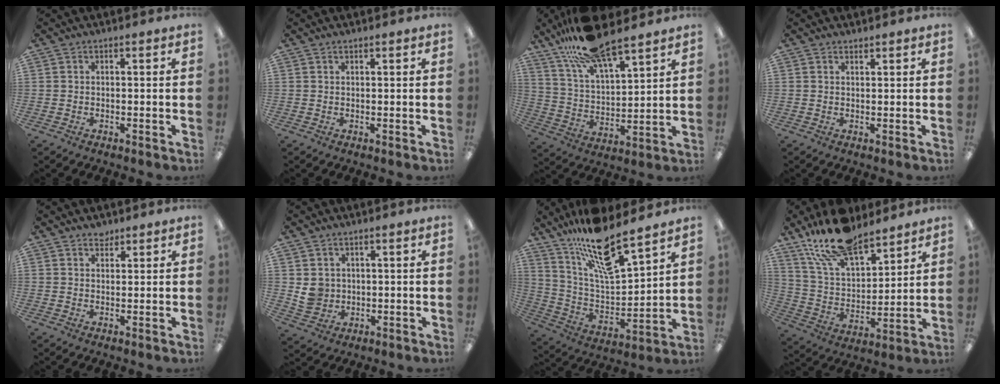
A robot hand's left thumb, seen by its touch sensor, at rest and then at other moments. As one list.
[{"total": 0.7, "force": [0.6, 0.0, 0.3], "torque": [-0.006, -0.001, 0.011]}, {"total": 16.8, "force": [13.6, 4.4, 8.8], "torque": [-0.181, -0.069, 0.241]}, {"total": 1.1, "force": [1.1, 0.1, 0.0], "torque": [-0.001, -0.002, 0.020]}, {"total": 2.0, "force": [1.9, 0.7, 0.1], "torque": [0.005, -0.009, 0.034]}, {"total": 4.5, "force": [1.5, 4.1, 1.0], "torque": [-0.013, 0.002, 0.029]}, {"total": 17.1, "force": [13.6, 3.5, 9.7], "torque": [-0.184, -0.091, 0.233]}, {"total": 18.3, "force": [14.2, 7.7, 8.7], "torque": [-0.173, -0.074, 0.255]}]